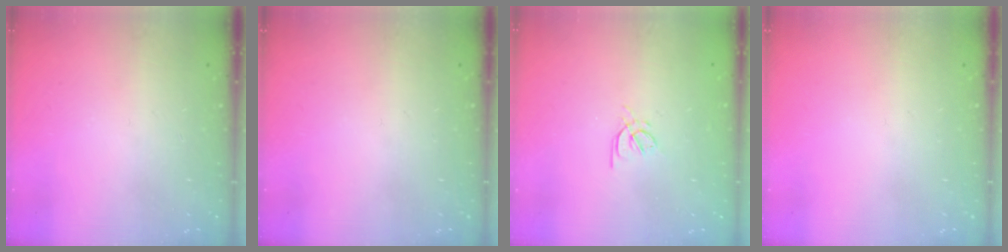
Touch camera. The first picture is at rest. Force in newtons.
{"total": 0.0}
{"total": 1.5, "press": 1.4, "slide": 0.5}
{"total": 0.0}